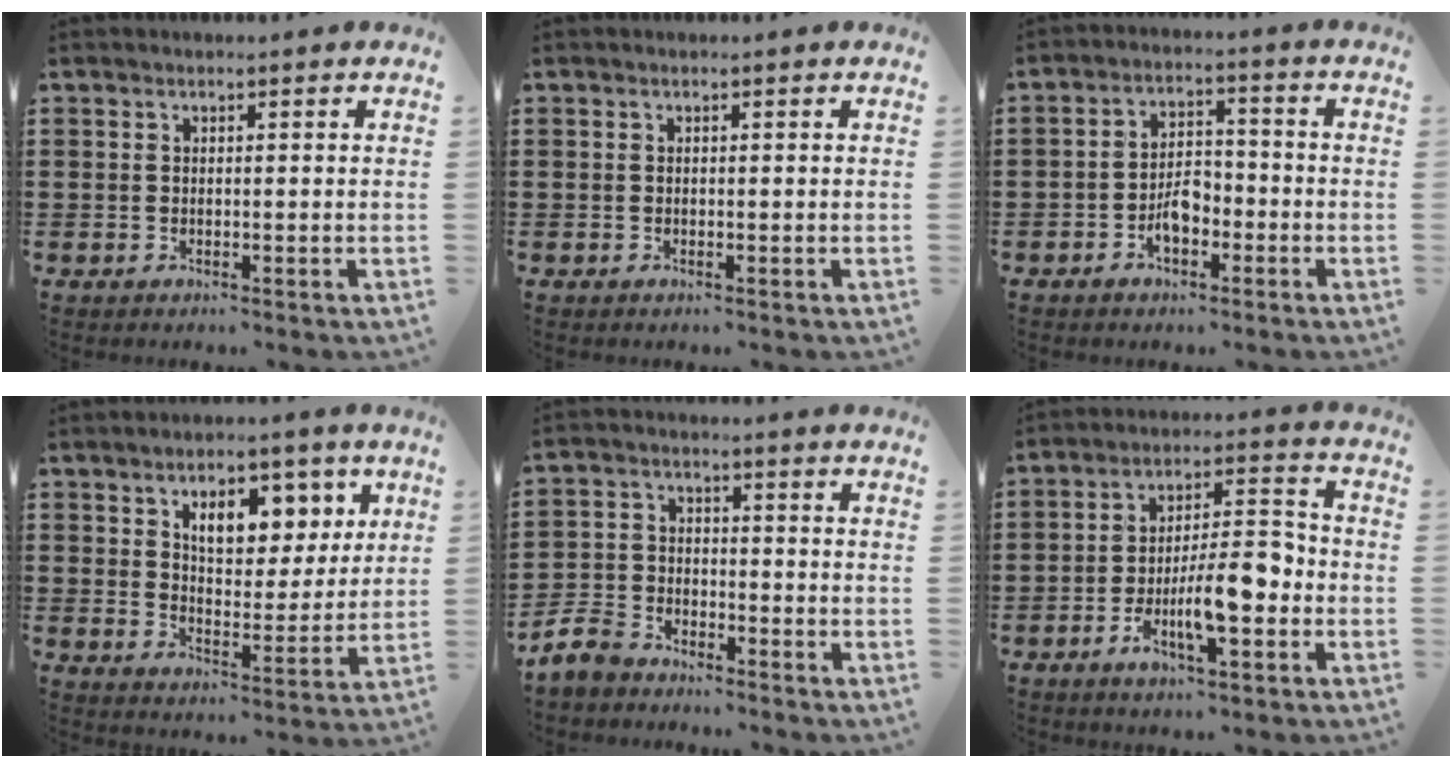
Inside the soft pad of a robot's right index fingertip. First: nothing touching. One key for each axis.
{"total": 0.0}
{"total": 4.6, "fx": -2.3, "fy": 2.4, "fz": 3.2, "tx": -0.063, "ty": 0.005, "tz": -0.046}
{"total": 7.8, "fx": 4.1, "fy": 4.4, "fz": 4.9, "tx": -0.086, "ty": 0.000, "tz": 0.065}
{"total": 5.7, "fx": -5.3, "fy": 1.7, "fz": 1.2, "tx": -0.047, "ty": 0.007, "tz": -0.112}
{"total": 10.7, "fx": -3.9, "fy": 3.4, "fz": 9.3, "tx": -0.160, "ty": 0.004, "tz": -0.071}